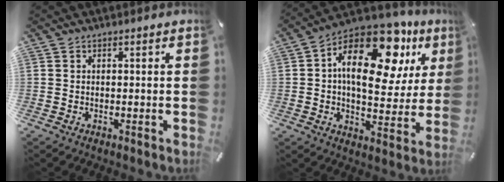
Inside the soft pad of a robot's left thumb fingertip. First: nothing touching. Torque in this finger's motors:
{"motor_torque": [2.49, 2.52, 2.17, -0.60, 0.28]}